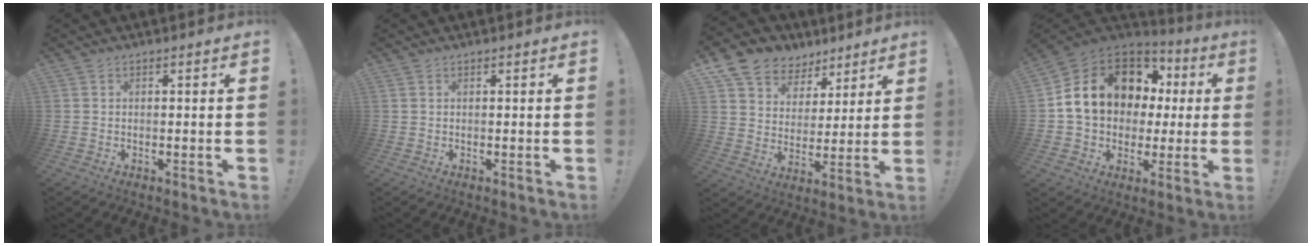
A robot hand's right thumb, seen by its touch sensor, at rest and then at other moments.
{"total": 0.0}
{"total": 10.4, "force": [6.7, 7.7, 2.0], "torque": [-0.035, -0.053, 0.134]}
{"total": 17.4, "force": [4.8, 13.4, 10.0], "torque": [-0.168, -0.013, 0.109]}